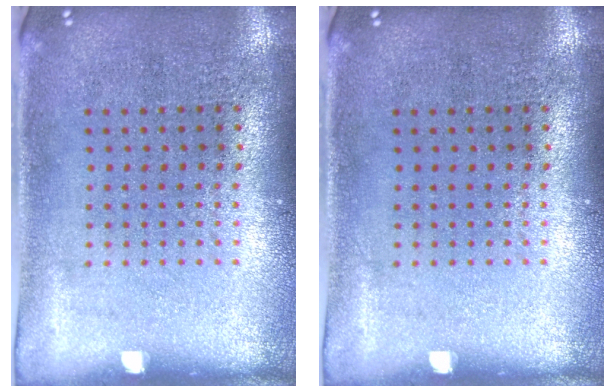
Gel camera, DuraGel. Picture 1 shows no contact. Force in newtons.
{"total": 0.0}